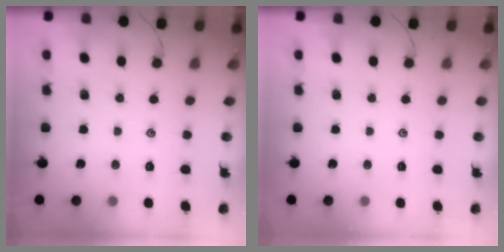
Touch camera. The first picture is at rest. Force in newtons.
{"total": 0.0}